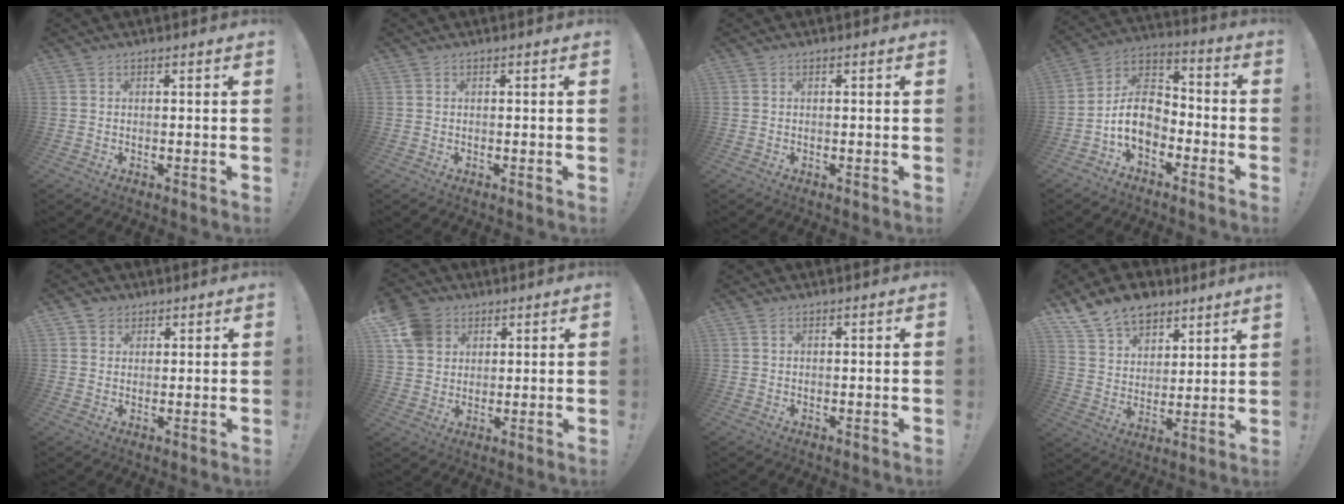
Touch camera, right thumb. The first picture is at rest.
{"total": 0.0}
{"total": 0.0}
{"total": 12.0, "force": [-4.3, 8.2, 7.7], "torque": [-0.140, 0.023, -0.071]}
{"total": 3.1, "force": [1.8, 2.5, 0.4], "torque": [-0.005, -0.006, 0.032]}
{"total": 10.3, "force": [4.6, 8.3, 3.9], "torque": [-0.067, -0.023, 0.093]}
{"total": 0.8, "force": [0.5, 0.6, 0.3], "torque": [-0.001, -0.002, 0.009]}
{"total": 12.4, "force": [10.2, 6.2, 3.5], "torque": [-0.077, -0.068, 0.196]}